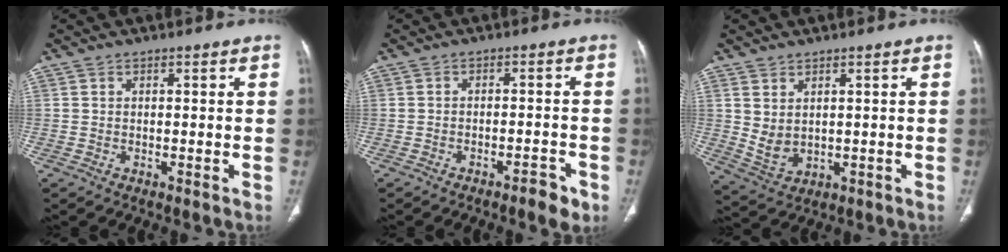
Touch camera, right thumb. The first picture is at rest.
{"total": 4.1, "force": [-2.6, 1.5, 2.8], "torque": [-0.031, 0.017, -0.034]}
{"total": 4.7, "force": [1.2, 3.2, 3.2], "torque": [-0.055, -0.013, 0.042]}